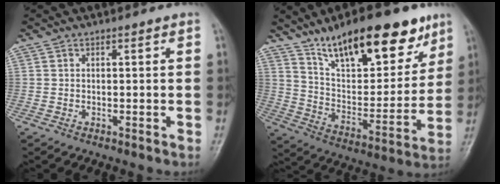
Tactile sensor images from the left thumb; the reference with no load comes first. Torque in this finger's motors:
{"motor_torque": [1.45, 1.47, 1.44, -1.33, 0.23]}